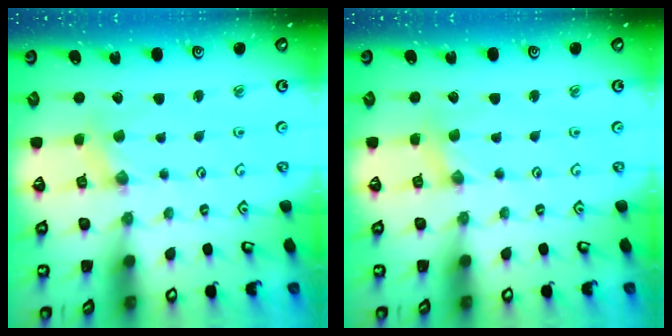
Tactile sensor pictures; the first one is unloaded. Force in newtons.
{"total": 0.0}